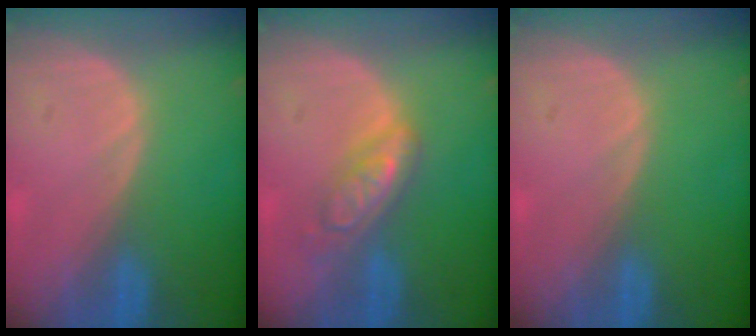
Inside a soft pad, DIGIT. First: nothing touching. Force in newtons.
{"total": 5.7, "press": 4.9, "slide": 2.9}
{"total": 0.0}